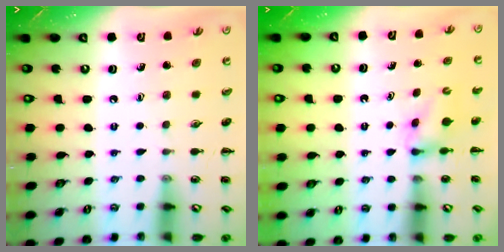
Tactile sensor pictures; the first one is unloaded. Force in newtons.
{"total": 2.8, "press": 2.5, "slide": 1.3}